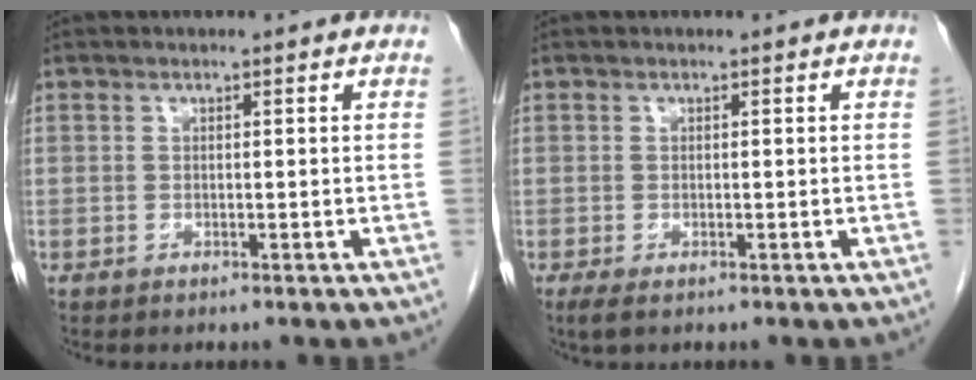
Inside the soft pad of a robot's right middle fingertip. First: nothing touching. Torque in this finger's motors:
{"motor_torque": [0.46, -0.02, -0.01, 0.03]}